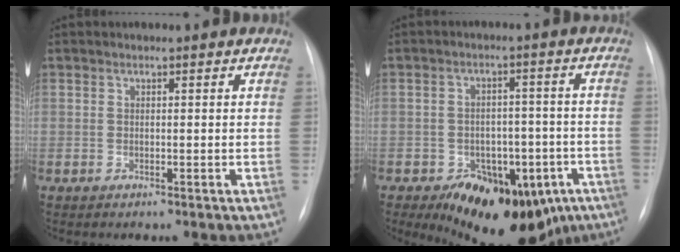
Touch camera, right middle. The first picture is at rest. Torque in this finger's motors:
{"motor_torque": [0.90, -1.00, 0.26, 0.13]}